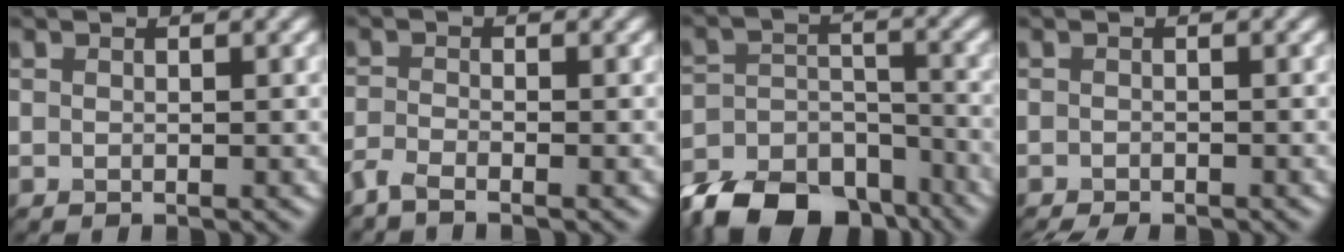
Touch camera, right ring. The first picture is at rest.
{"total": 1.9, "force": [-1.7, 0.4, 0.9], "torque": [-0.025, -0.011, -0.043]}
{"total": 14.7, "force": [-11.5, 7.6, 5.2], "torque": [-0.099, -0.023, -0.167]}
{"total": 1.7, "force": [-1.5, 0.3, 0.6], "torque": [-0.010, -0.004, -0.027]}